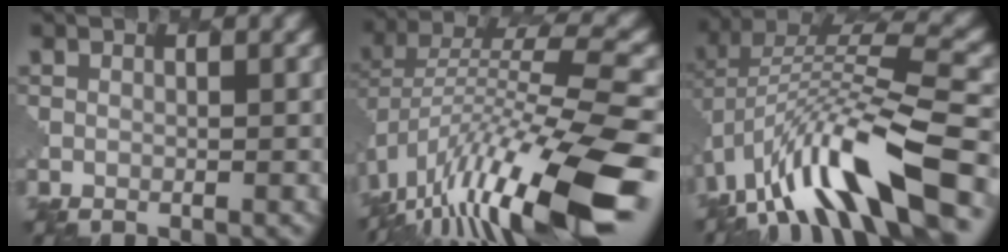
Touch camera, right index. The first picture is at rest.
{"total": 14.9, "force": [-7.7, 3.5, 12.2], "torque": [-0.227, 0.021, -0.134]}
{"total": 11.7, "force": [-5.3, 3.9, 9.7], "torque": [-0.170, 0.021, -0.093]}